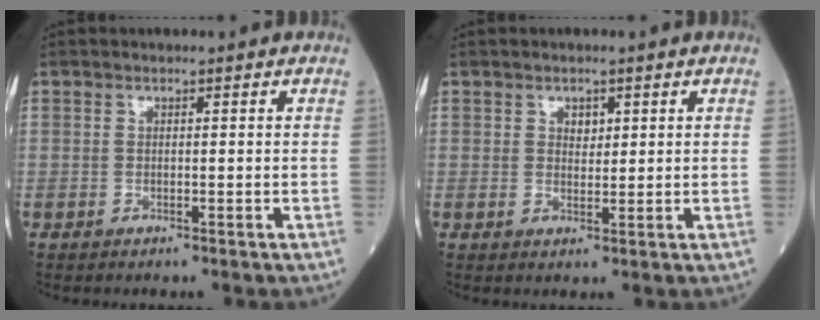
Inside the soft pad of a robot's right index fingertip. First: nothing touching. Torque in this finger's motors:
{"motor_torque": [-0.02, 0.01, 0.00, 0.00]}